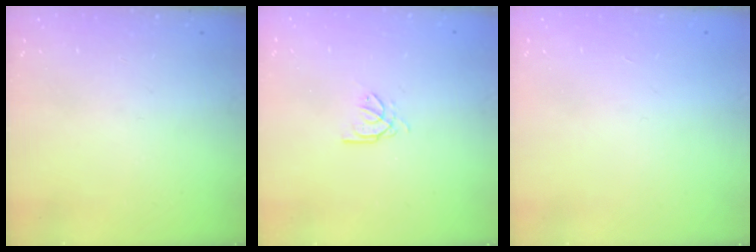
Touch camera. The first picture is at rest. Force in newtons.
{"total": 2.7, "press": 2.7, "slide": 0.4}
{"total": 0.8, "press": 0.8, "slide": 0.2}